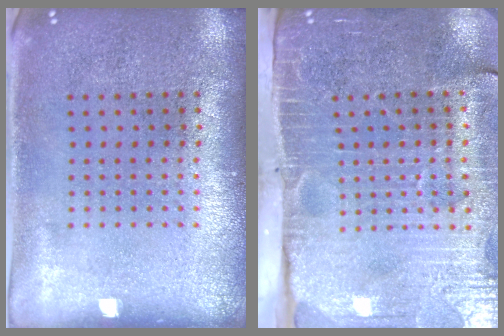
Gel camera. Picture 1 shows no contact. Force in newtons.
{"total": 4.3, "press": 3.8, "slide": 1.8}